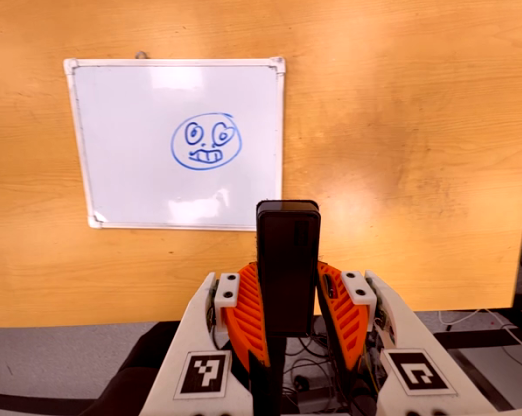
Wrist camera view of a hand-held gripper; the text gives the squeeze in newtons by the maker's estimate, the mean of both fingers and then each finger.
{"total": 4.9, "left": 3.3, "right": 6.4}